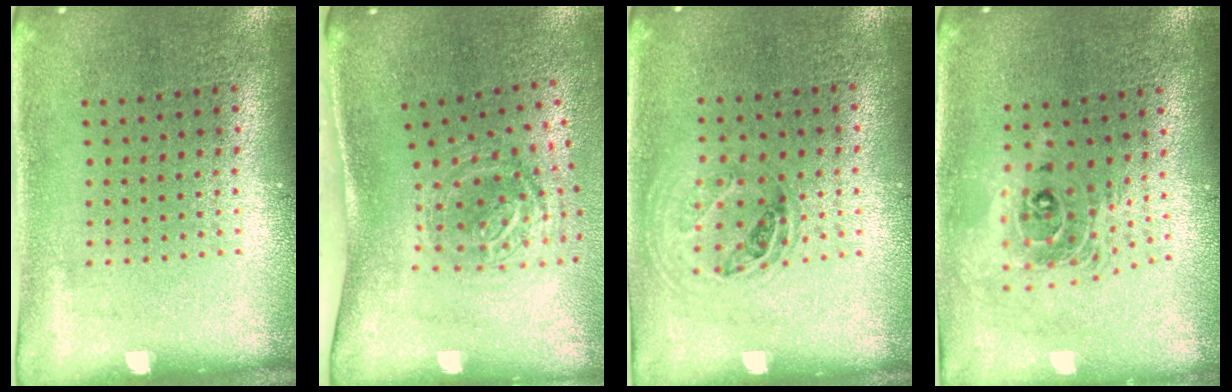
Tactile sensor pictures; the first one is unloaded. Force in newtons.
{"total": 1.7, "press": 1.2, "slide": 1.2}
{"total": 1.0, "press": 0.9, "slide": 0.4}
{"total": 2.0, "press": 1.5, "slide": 1.3}